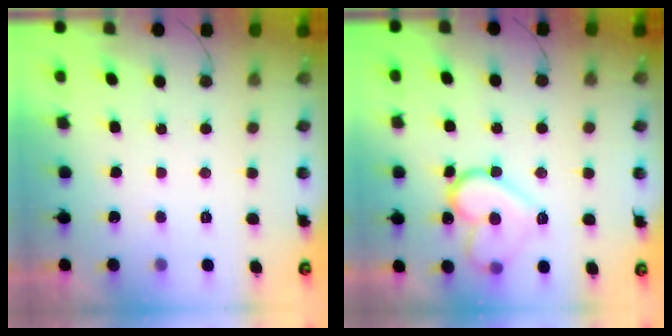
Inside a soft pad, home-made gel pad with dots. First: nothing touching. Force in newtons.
{"total": 15.0, "press": 14.9, "slide": 1.3}